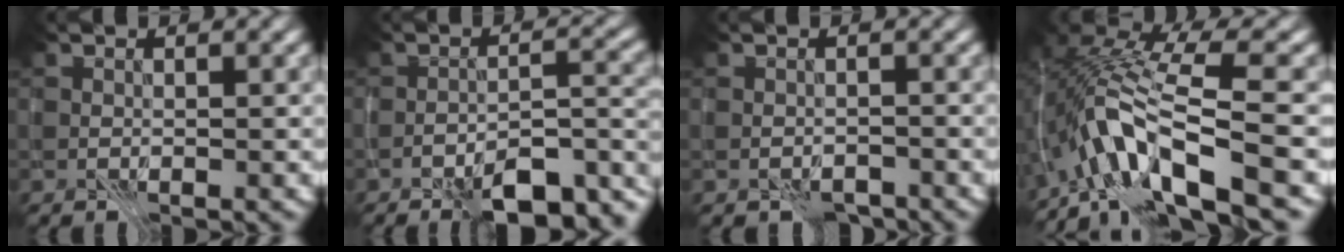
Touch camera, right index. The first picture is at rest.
{"total": 8.8, "force": [-6.4, 2.6, 5.5], "torque": [-0.070, 0.013, -0.096]}
{"total": 1.8, "force": [-1.5, 0.9, 0.5], "torque": [-0.005, 0.002, -0.024]}
{"total": 11.4, "force": [-3.9, 3.9, 9.9], "torque": [-0.198, 0.018, -0.066]}